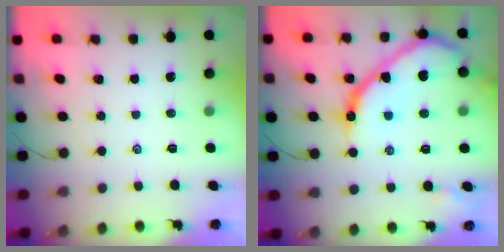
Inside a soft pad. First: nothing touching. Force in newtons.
{"total": 18.5, "press": 18.4, "slide": 1.8}